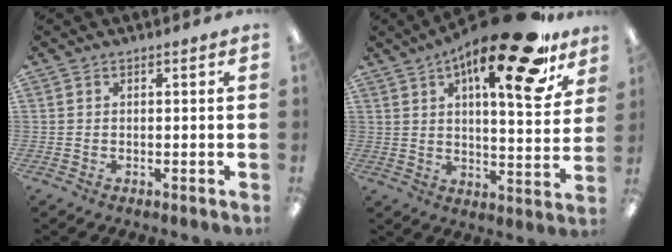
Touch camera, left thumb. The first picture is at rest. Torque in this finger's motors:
{"motor_torque": [0.41, 0.45, 1.48, -1.29, 0.20]}